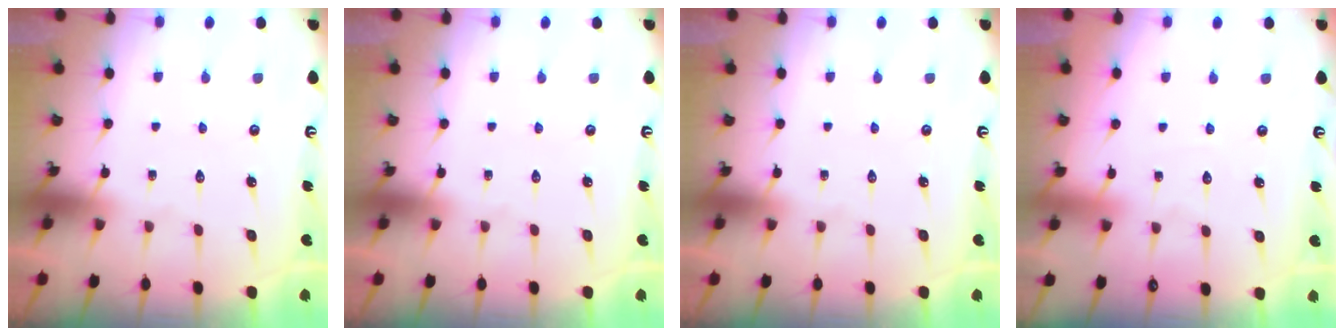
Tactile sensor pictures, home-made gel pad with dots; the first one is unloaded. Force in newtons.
{"total": 0.0}
{"total": 0.0}
{"total": 2.6, "press": 2.6, "slide": 0.3}